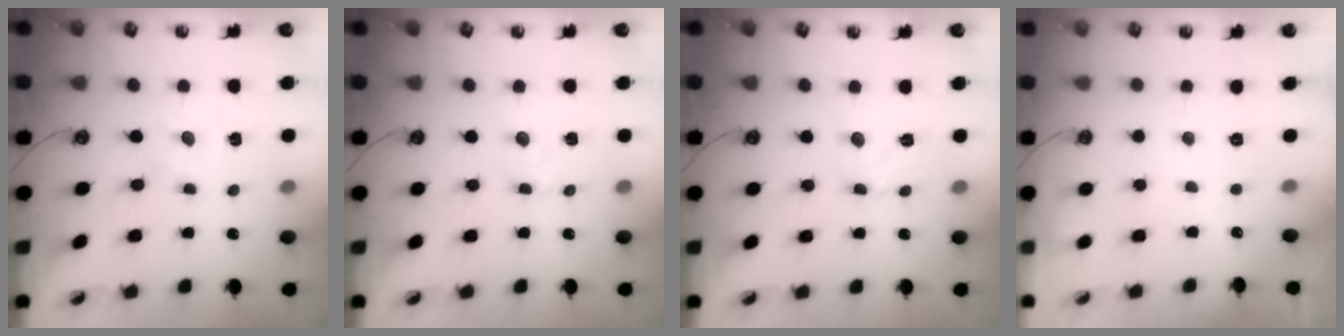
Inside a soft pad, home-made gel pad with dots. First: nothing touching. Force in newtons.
{"total": 2.6, "press": 2.6, "slide": 0.3}
{"total": 3.4, "press": 3.4, "slide": 0.3}
{"total": 0.0}